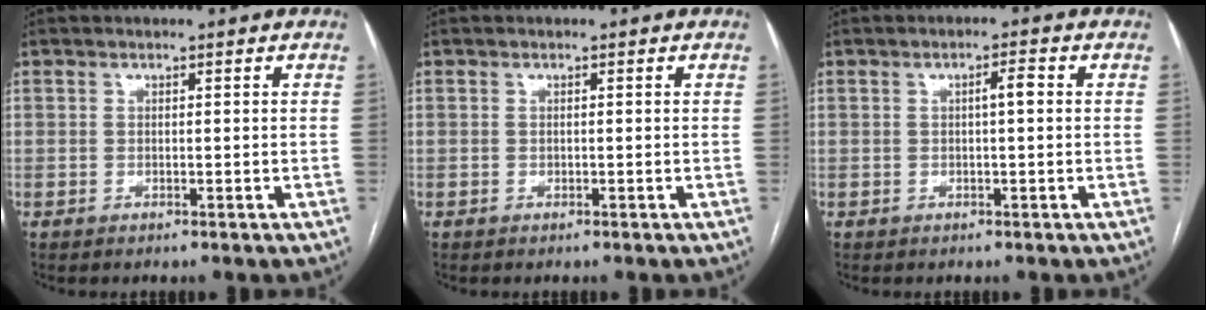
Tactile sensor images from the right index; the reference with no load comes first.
{"total": 0.0}
{"total": 2.2, "force": [0.2, 0.3, 2.2], "torque": [-0.034, 0.004, 0.003]}